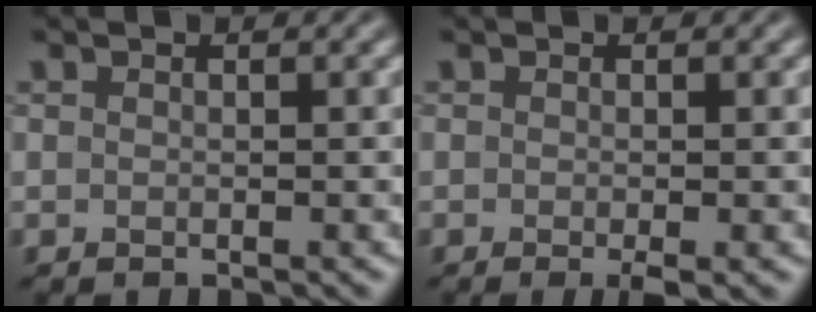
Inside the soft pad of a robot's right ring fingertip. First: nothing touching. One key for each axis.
{"total": 1.7, "fx": -0.7, "fy": 0.4, "fz": 1.4, "tx": -0.026, "ty": -0.003, "tz": -0.014}